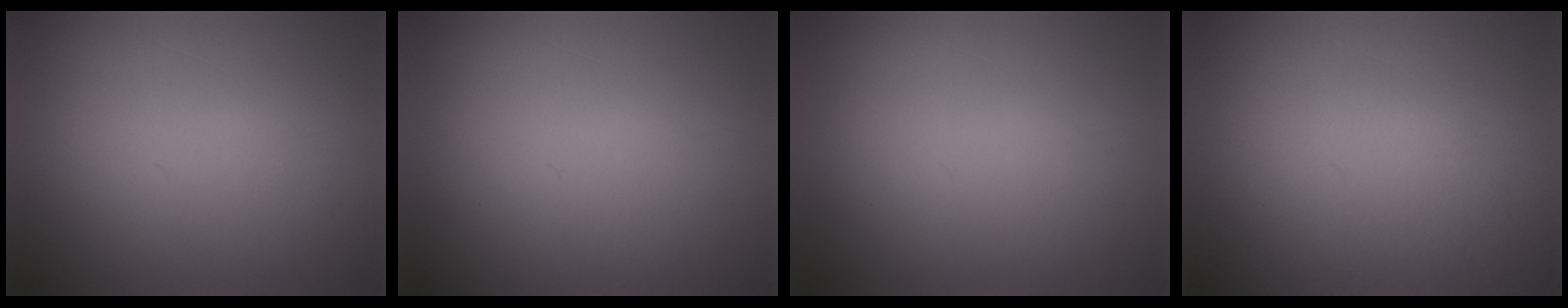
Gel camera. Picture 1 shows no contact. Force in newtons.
{"total": 1.1}
{"total": 0.0}
{"total": 5.7}